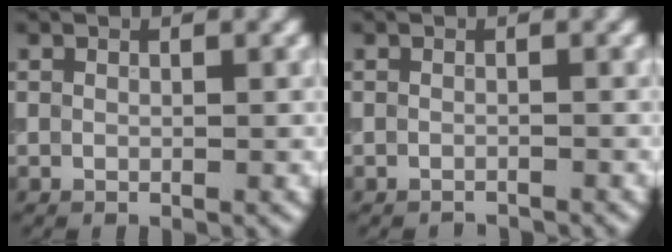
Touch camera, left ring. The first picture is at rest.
{"total": 1.1, "force": [-1.1, 0.0, 0.0], "torque": [0.003, -0.004, -0.020]}